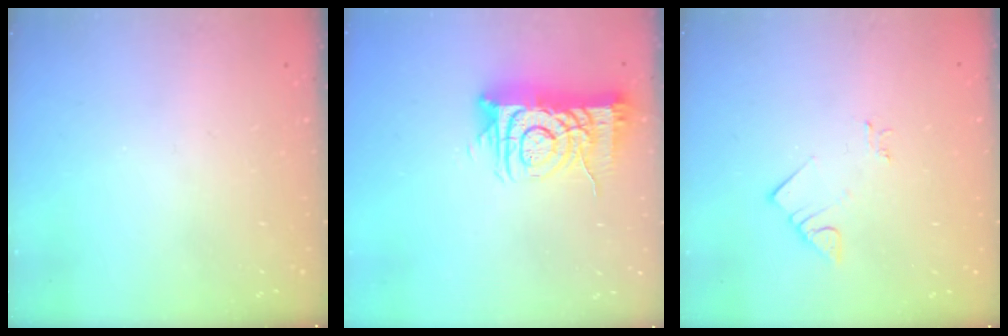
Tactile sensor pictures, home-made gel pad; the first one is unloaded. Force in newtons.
{"total": 11.9, "press": 11.9, "slide": 1.1}
{"total": 2.5, "press": 2.5, "slide": 0.3}